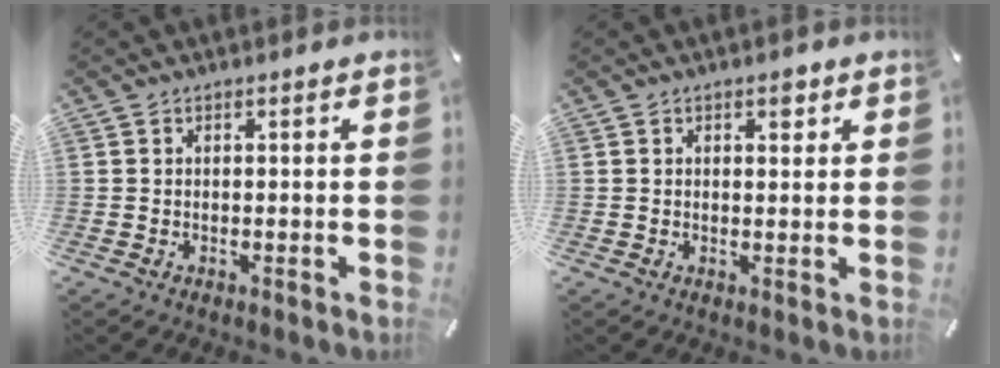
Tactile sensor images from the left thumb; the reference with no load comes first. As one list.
[{"total": 2.8, "force": [1.2, 1.7, 1.8], "torque": [-0.015, -0.003, 0.014]}]